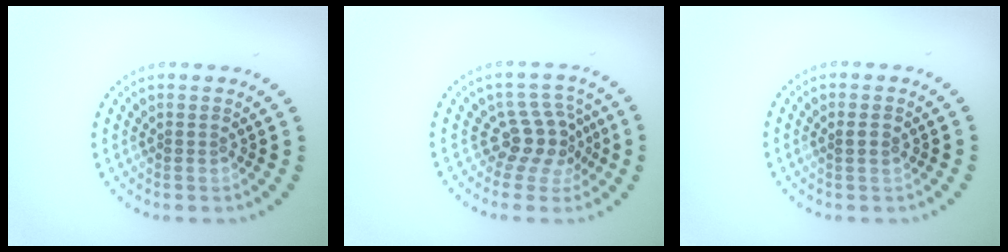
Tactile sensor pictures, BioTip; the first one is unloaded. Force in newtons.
{"total": 3.3, "press": 2.7, "slide": 1.9}
{"total": 0.6, "press": 0.5, "slide": 0.3}